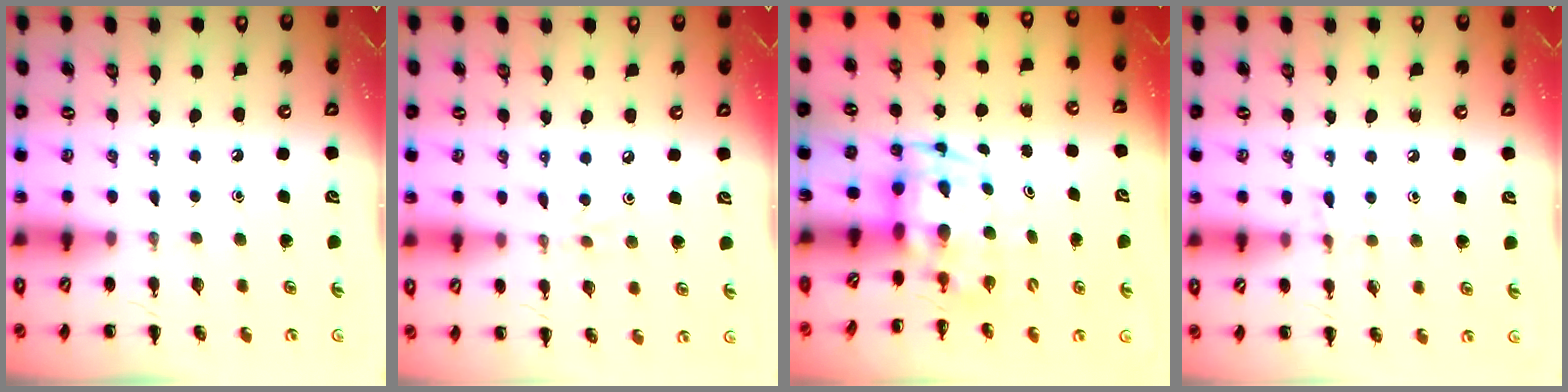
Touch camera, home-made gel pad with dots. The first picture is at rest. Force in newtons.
{"total": 2.1, "press": 2.1, "slide": 0.6}
{"total": 3.7, "press": 3.7, "slide": 0.8}
{"total": 5.9, "press": 5.7, "slide": 1.5}